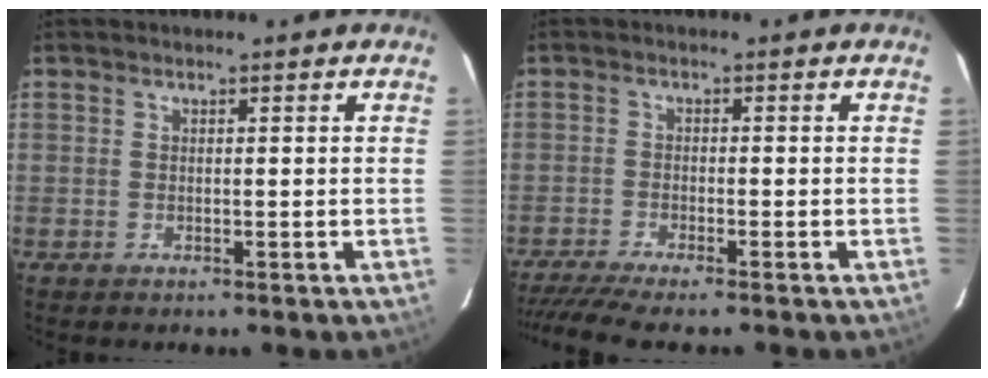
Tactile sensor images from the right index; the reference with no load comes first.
{"total": 8.0, "force": [-6.9, -0.1, 4.1], "torque": [-0.063, -0.016, -0.113]}